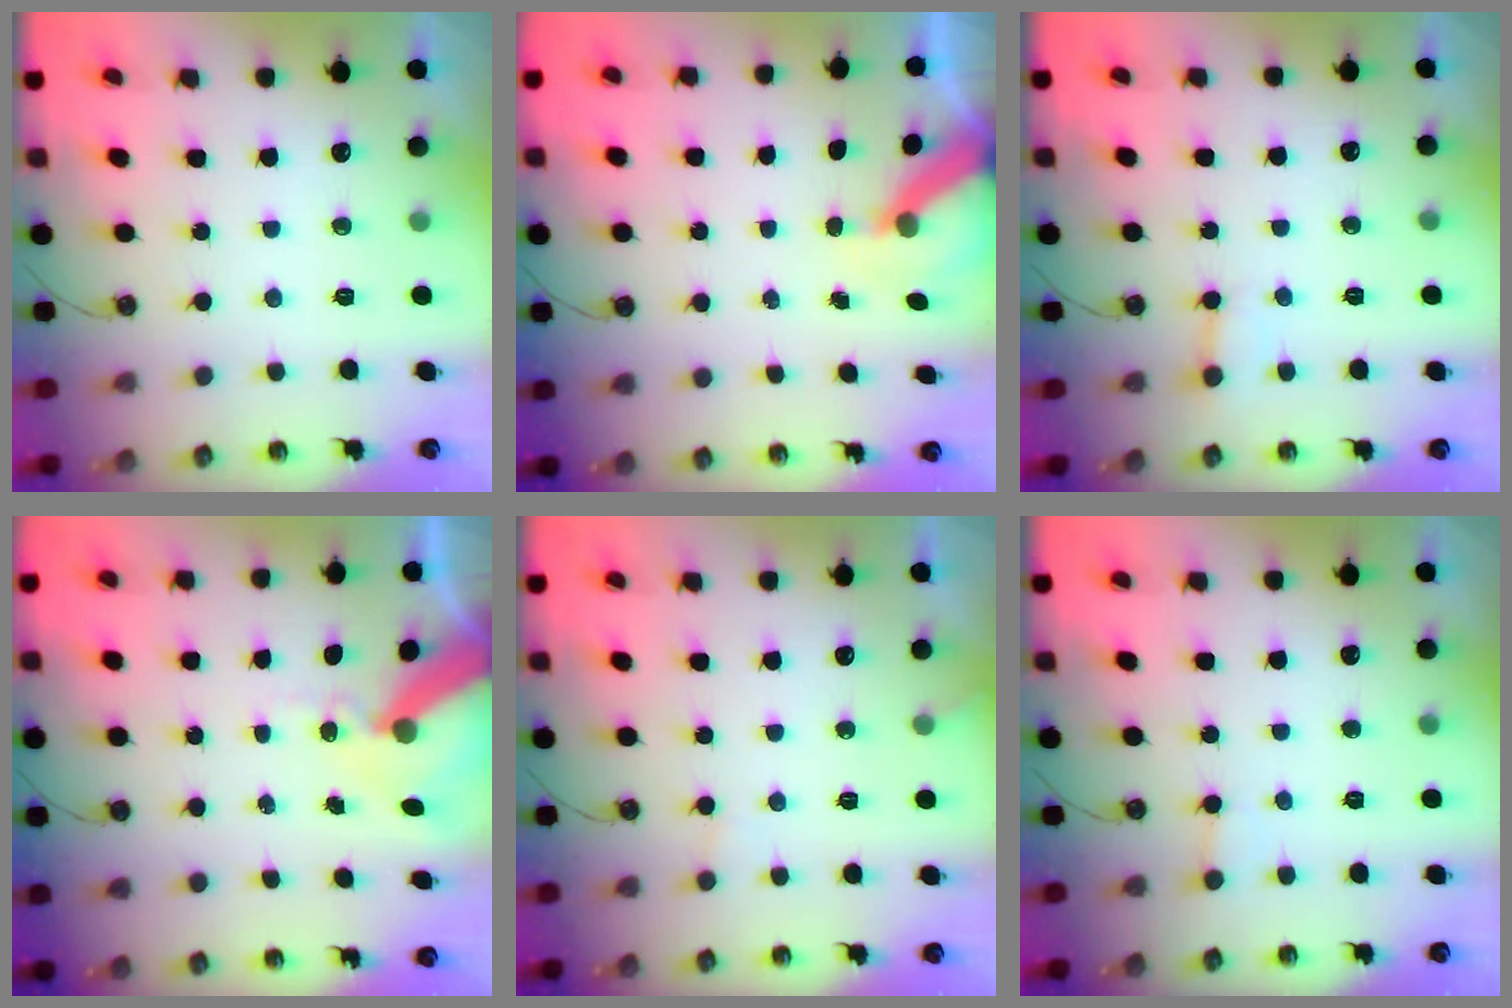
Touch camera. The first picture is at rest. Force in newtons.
{"total": 7.0, "press": 7.0, "slide": 0.9}
{"total": 2.6, "press": 2.6, "slide": 0.1}
{"total": 11.5, "press": 11.4, "slide": 1.6}
{"total": 5.2, "press": 5.2, "slide": 0.4}
{"total": 1.9, "press": 1.9, "slide": 0.3}